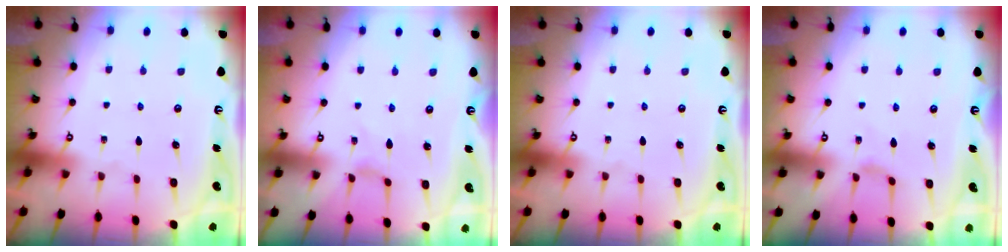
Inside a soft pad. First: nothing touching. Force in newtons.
{"total": 0.0}
{"total": 0.0}
{"total": 1.4, "press": 1.3, "slide": 0.4}